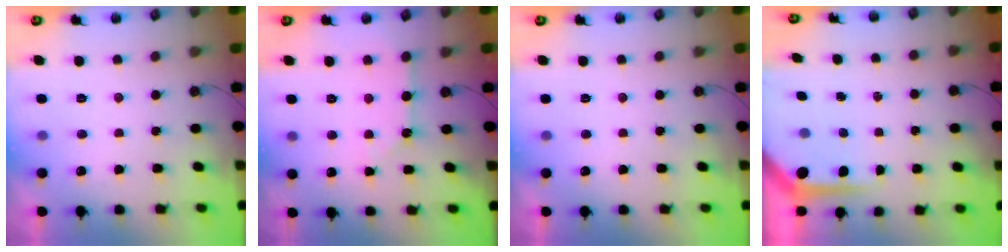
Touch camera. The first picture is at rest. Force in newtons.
{"total": 2.9, "press": 2.9, "slide": 0.5}
{"total": 0.0}
{"total": 5.7, "press": 5.6, "slide": 0.6}